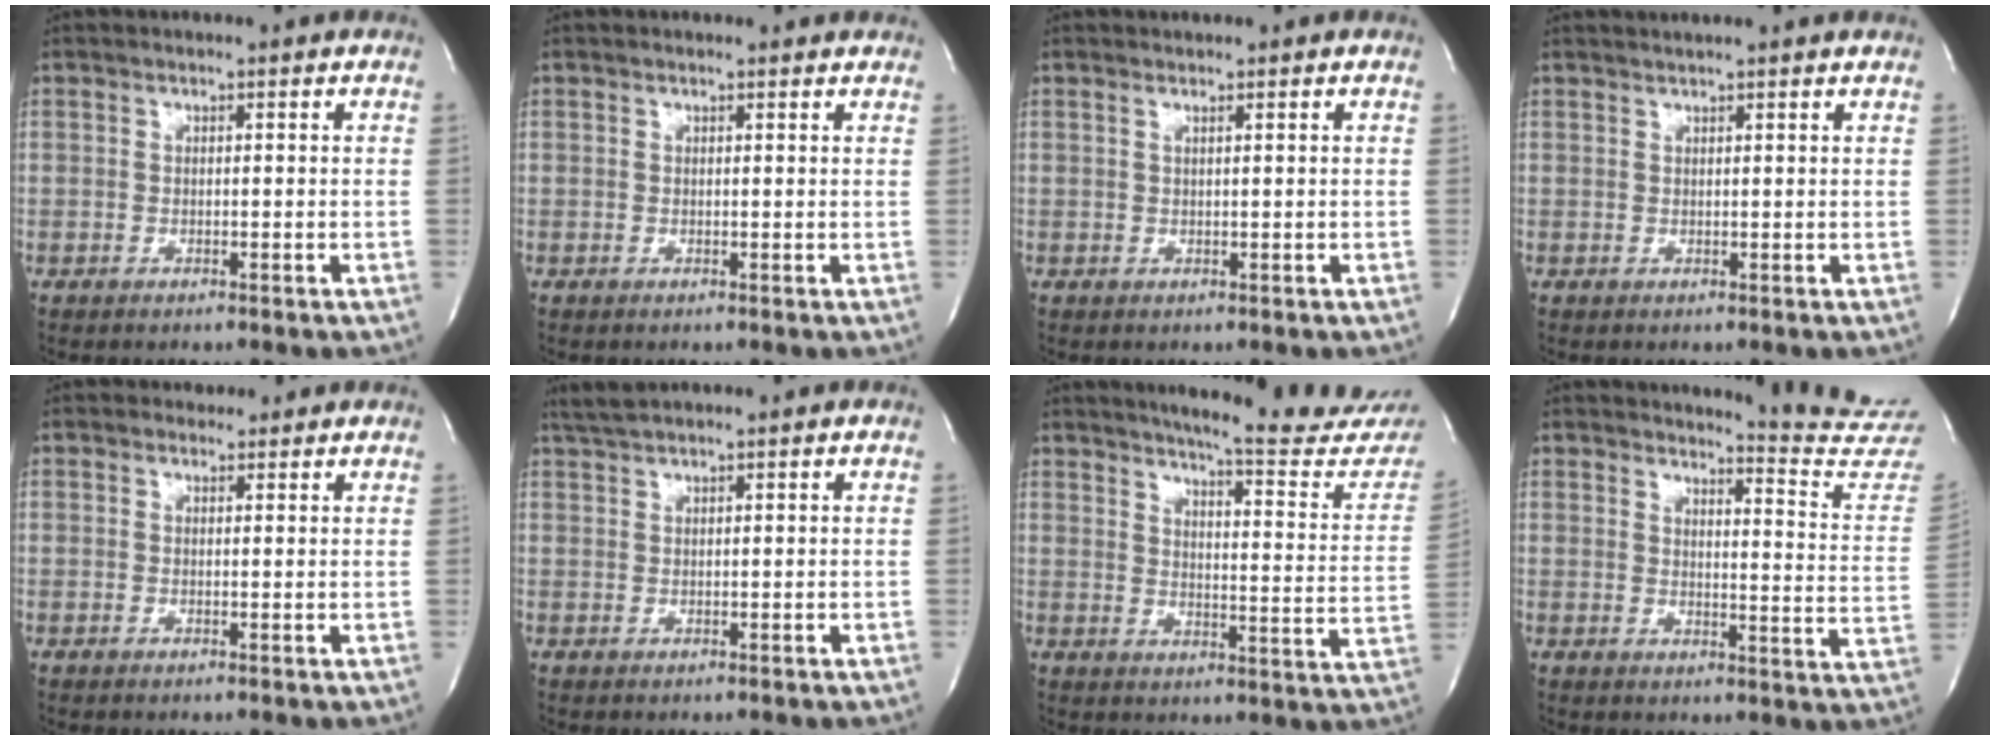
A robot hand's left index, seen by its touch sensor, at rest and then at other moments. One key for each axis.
{"total": 2.0, "fx": 2.0, "fy": 0.4, "fz": 0.4, "tx": -0.014, "ty": 0.002, "tz": 0.011}
{"total": 0.6, "fx": 0.4, "fy": -0.3, "fz": 0.4, "tx": -0.016, "ty": -0.003, "tz": 0.012}
{"total": 2.9, "fx": 2.6, "fy": -0.6, "fz": 1.0, "tx": -0.016, "ty": 0.013, "tz": 0.034}
{"total": 1.1, "fx": 0.8, "fy": 0.7, "fz": -0.2, "tx": 0.001, "ty": 0.001, "tz": 0.008}
{"total": 2.5, "fx": 2.3, "fy": -0.2, "fz": 1.1, "tx": -0.024, "ty": 0.012, "tz": 0.045}
{"total": 20.8, "fx": 19.6, "fy": 0.8, "fz": 7.0, "tx": -0.088, "ty": -0.111, "tz": 0.223}
{"total": 13.1, "fx": 13.0, "fy": -1.9, "fz": 0.4, "tx": -0.004, "ty": -0.142, "tz": 0.131}